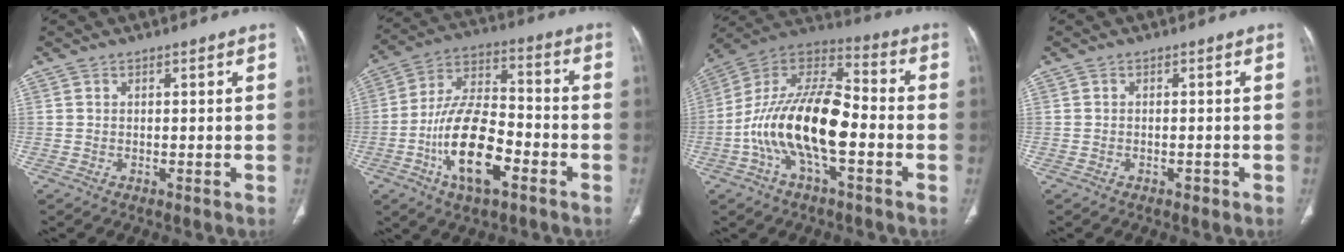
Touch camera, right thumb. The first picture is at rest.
{"total": 16.8, "force": [-6.4, 7.7, 13.5], "torque": [-0.240, 0.037, -0.113]}
{"total": 19.5, "force": [-4.6, 8.6, 16.8], "torque": [-0.308, 0.051, -0.087]}
{"total": 1.0, "force": [-0.6, 0.6, 0.4], "torque": [-0.008, 0.002, -0.010]}